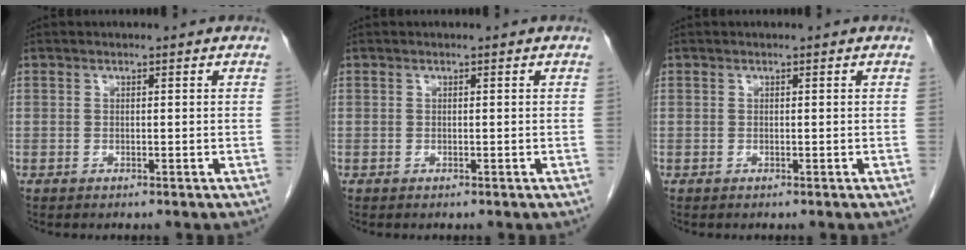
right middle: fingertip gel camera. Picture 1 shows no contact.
{"total": 0.0}
{"total": 0.0}